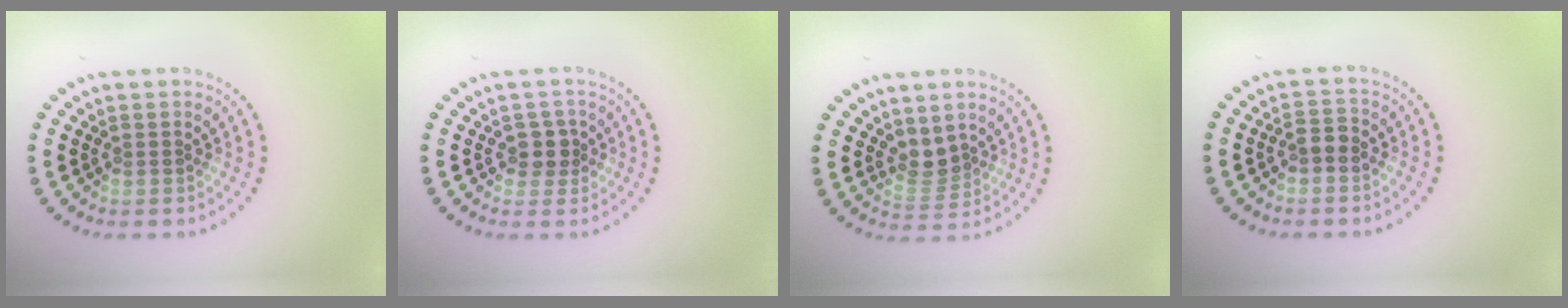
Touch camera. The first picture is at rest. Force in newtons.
{"total": 1.9, "press": 1.6, "slide": 0.9}
{"total": 2.1, "press": 1.6, "slide": 1.3}
{"total": 1.4, "press": 1.3, "slide": 0.5}